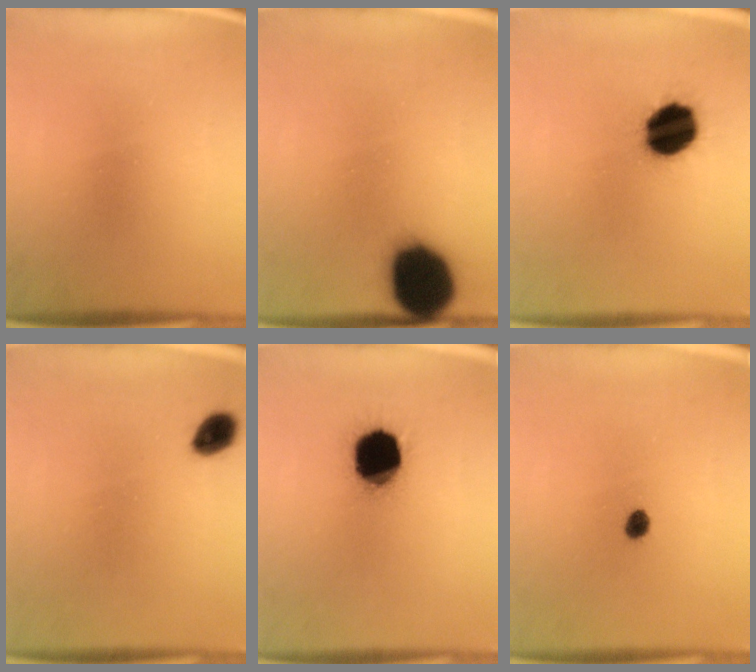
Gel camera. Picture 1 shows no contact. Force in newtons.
{"total": 14.7}
{"total": 13.6}
{"total": 4.1}
{"total": 16.5}
{"total": 2.1}